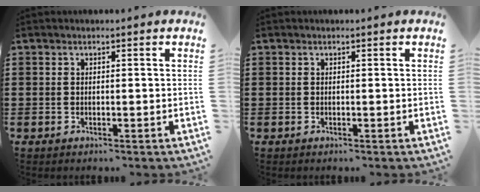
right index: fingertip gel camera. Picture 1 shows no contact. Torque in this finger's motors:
{"motor_torque": [0.00, 0.00, 0.00, 0.00]}